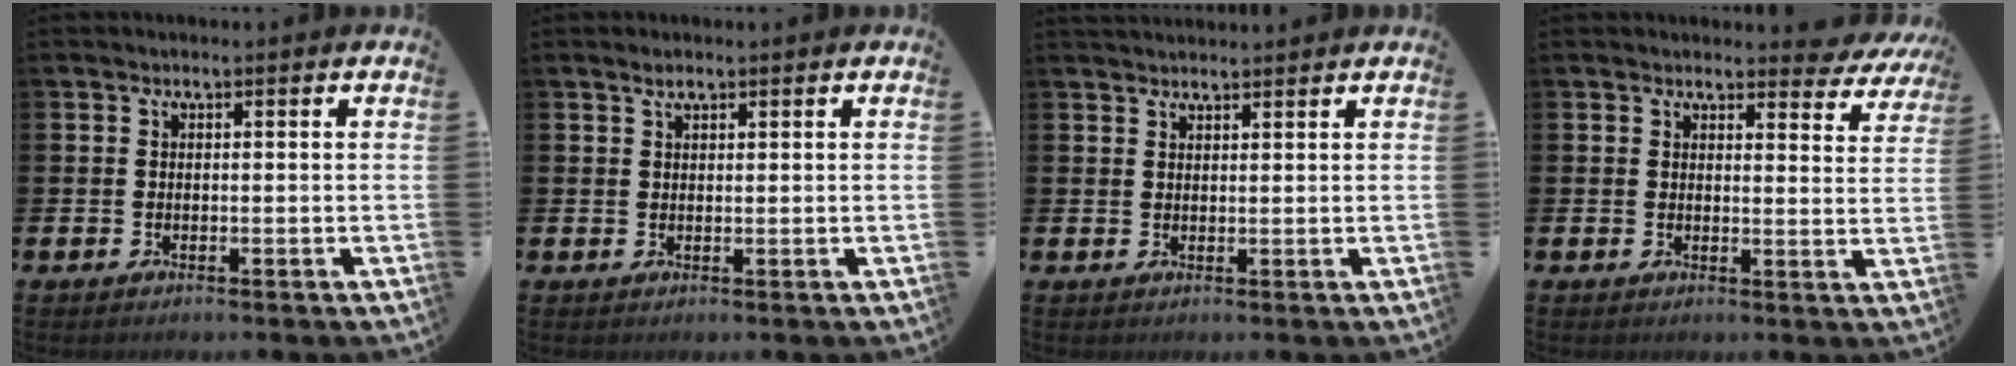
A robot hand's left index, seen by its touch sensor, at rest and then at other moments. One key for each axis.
{"total": 1.4, "fx": 1.2, "fy": 0.5, "fz": 0.7, "tx": 0.000, "ty": -0.002, "tz": 0.017}
{"total": 2.0, "fx": 2.0, "fy": 0.3, "fz": 0.1, "tx": 0.010, "ty": -0.011, "tz": 0.033}
{"total": 3.0, "fx": 2.9, "fy": 0.8, "fz": 0.4, "tx": 0.007, "ty": -0.020, "tz": 0.046}